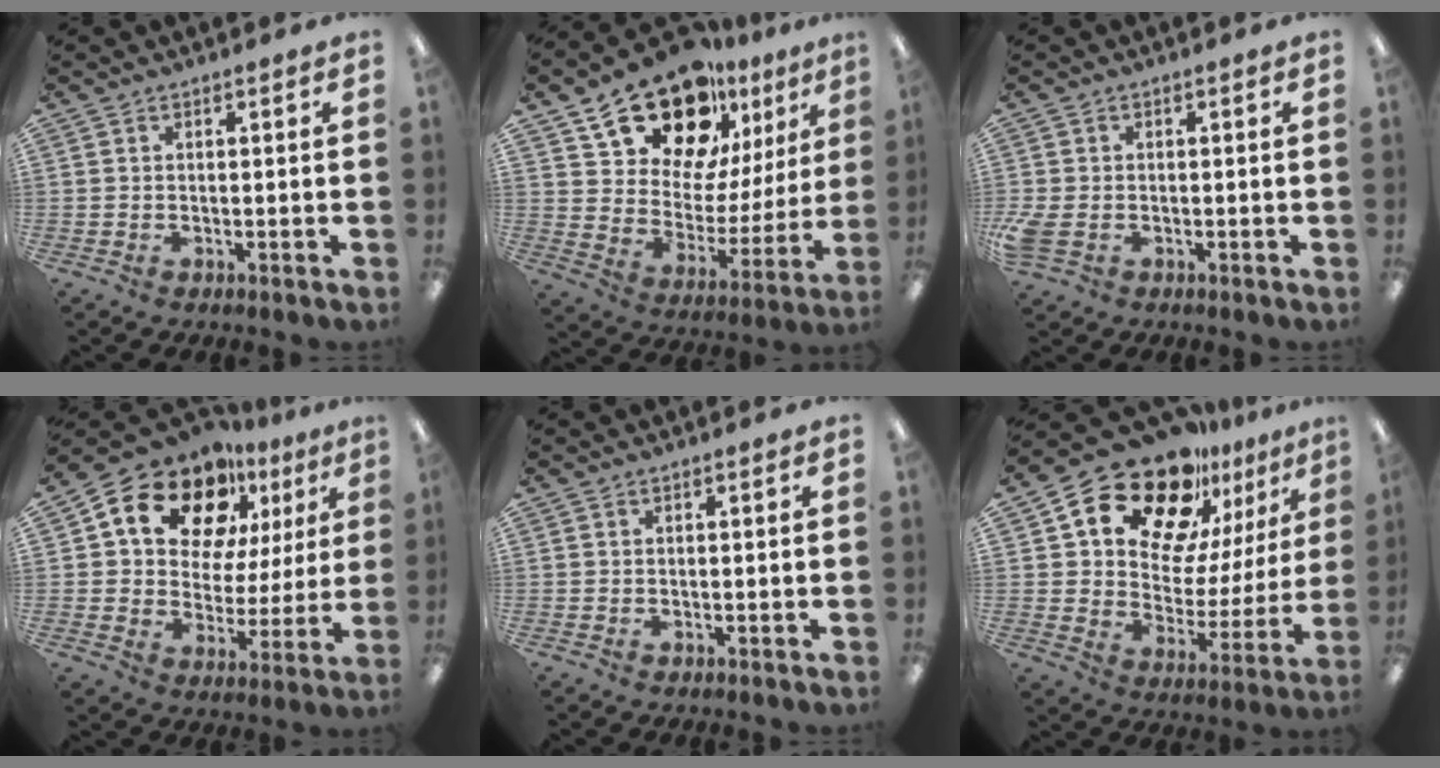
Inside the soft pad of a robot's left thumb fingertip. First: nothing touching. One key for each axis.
{"total": 20.5, "fx": 14.6, "fy": 11.0, "fz": 9.2, "tx": -0.156, "ty": -0.089, "tz": 0.263}
{"total": 4.1, "fx": -0.9, "fy": 3.0, "fz": 2.6, "tx": -0.063, "ty": 0.001, "tz": -0.019}
{"total": 17.5, "fx": 10.9, "fy": 10.9, "fz": 8.3, "tx": -0.157, "ty": -0.055, "tz": 0.198}
{"total": 0.0}
{"total": 20.1, "fx": 15.6, "fy": 9.6, "fz": 8.3, "tx": -0.150, "ty": -0.110, "tz": 0.274}